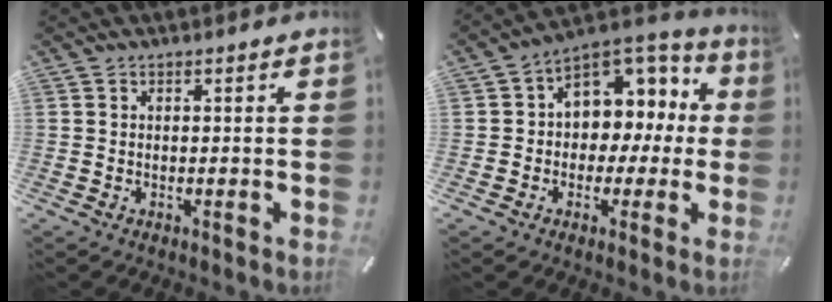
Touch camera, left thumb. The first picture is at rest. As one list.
[{"total": 8.7, "force": [2.5, 7.7, 3.3], "torque": [-0.044, -0.029, 0.048]}]